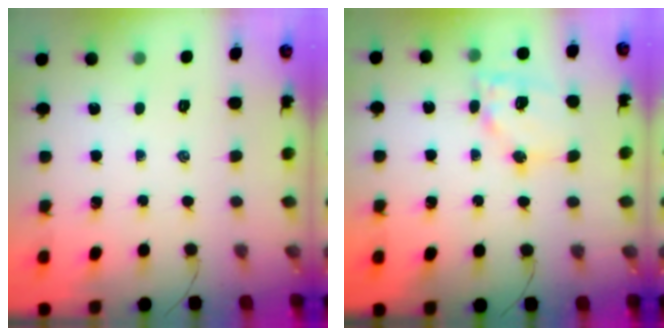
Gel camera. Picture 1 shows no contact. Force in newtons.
{"total": 13.2, "press": 13.0, "slide": 2.3}